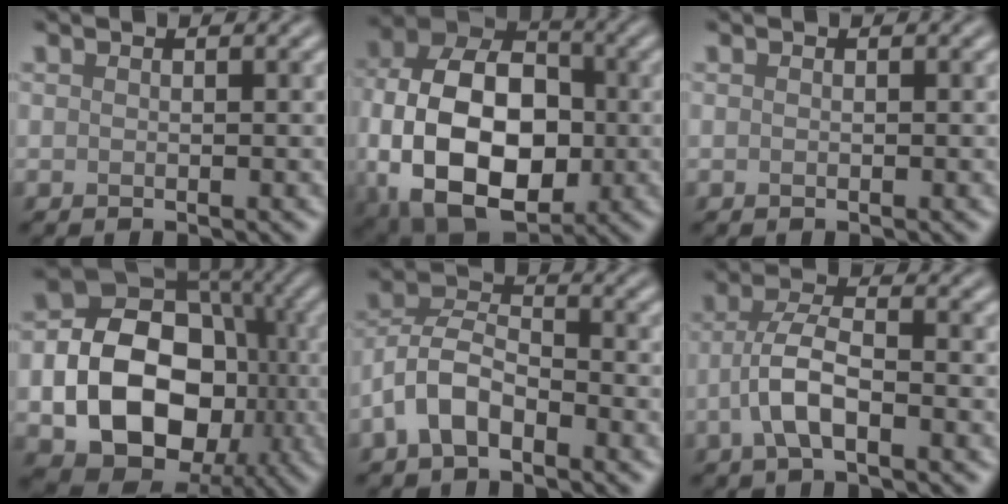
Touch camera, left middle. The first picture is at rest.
{"total": 15.1, "force": [-2.3, 10.1, 11.0], "torque": [-0.204, -0.013, -0.040]}
{"total": 0.0}
{"total": 13.9, "force": [-2.7, 10.4, 8.9], "torque": [-0.122, -0.010, -0.055]}
{"total": 4.9, "force": [-2.5, 2.6, 3.2], "torque": [-0.061, 0.012, -0.057]}
{"total": 4.3, "force": [-1.5, 1.6, 3.7], "torque": [-0.077, 0.007, -0.036]}